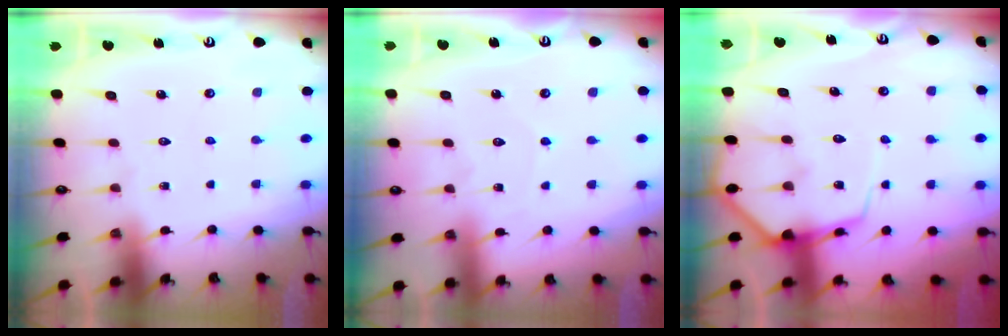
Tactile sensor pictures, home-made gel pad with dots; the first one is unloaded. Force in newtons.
{"total": 5.3, "press": 5.3, "slide": 0.4}
{"total": 8.8, "press": 8.7, "slide": 1.0}